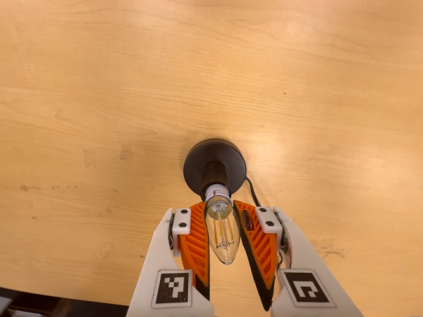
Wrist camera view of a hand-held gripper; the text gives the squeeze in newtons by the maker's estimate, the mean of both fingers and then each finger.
{"total": 15.8, "left": 17.2, "right": 14.4}